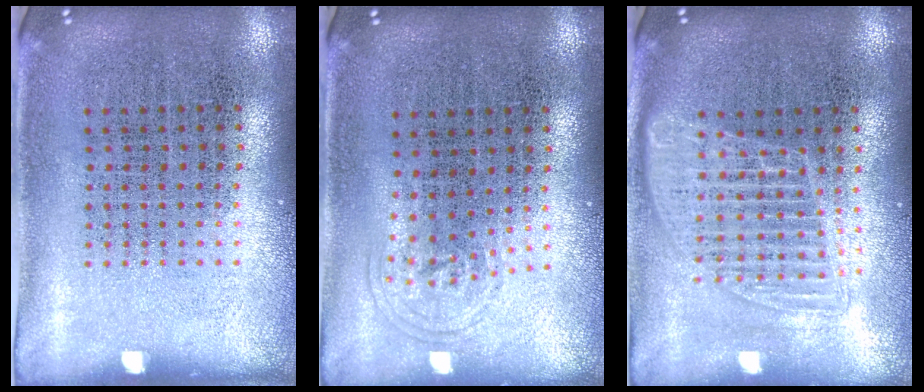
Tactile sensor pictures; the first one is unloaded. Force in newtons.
{"total": 0.7, "press": 0.6, "slide": 0.5}
{"total": 1.4, "press": 1.3, "slide": 0.6}